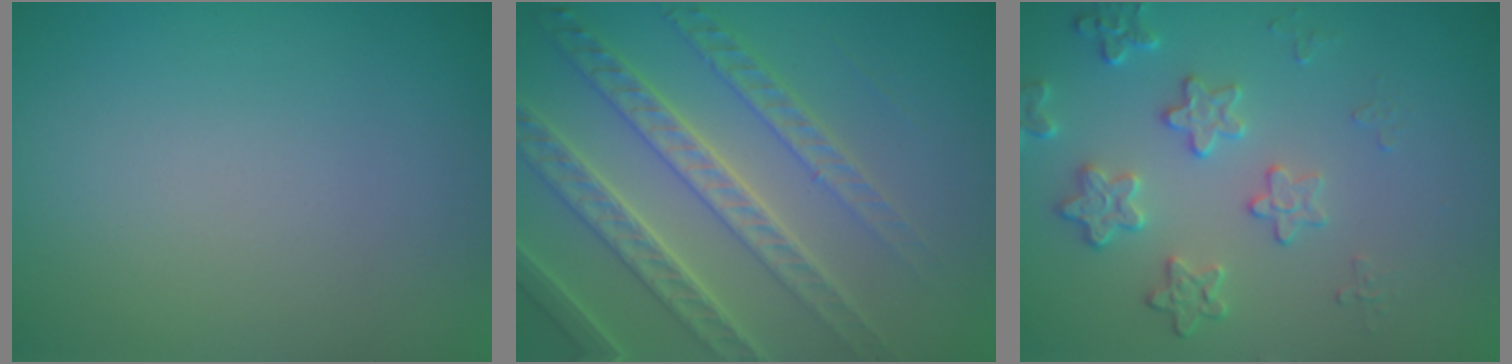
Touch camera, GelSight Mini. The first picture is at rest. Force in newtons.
{"total": 6.1, "press": 5.0, "slide": 3.5}
{"total": 2.9, "press": 2.3, "slide": 1.8}